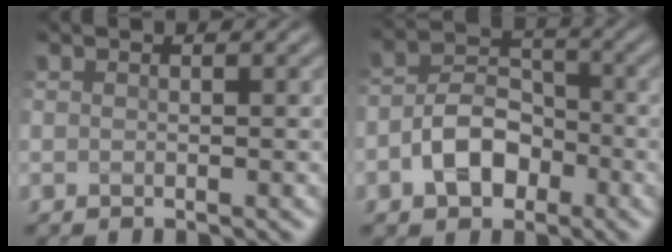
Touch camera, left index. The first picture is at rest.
{"total": 4.5, "force": [-1.8, 3.1, 2.7], "torque": [-0.045, 0.008, -0.037]}